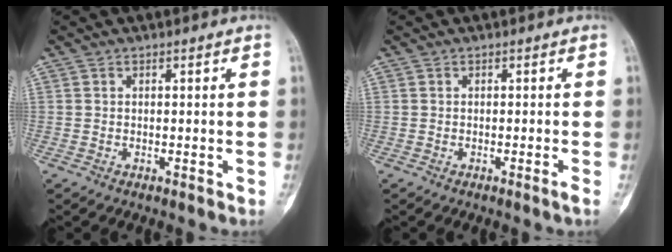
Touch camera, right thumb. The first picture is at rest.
{"total": 1.0, "force": [-0.5, -0.3, 0.8], "torque": [-0.015, -0.002, -0.008]}